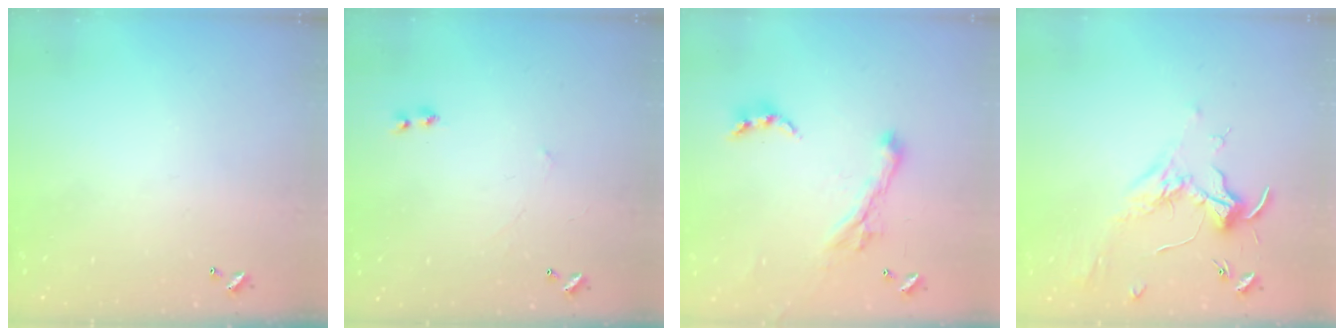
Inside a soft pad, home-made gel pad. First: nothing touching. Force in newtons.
{"total": 2.3, "press": 2.3, "slide": 0.3}
{"total": 2.8, "press": 2.5, "slide": 1.3}
{"total": 1.9, "press": 1.7, "slide": 0.8}